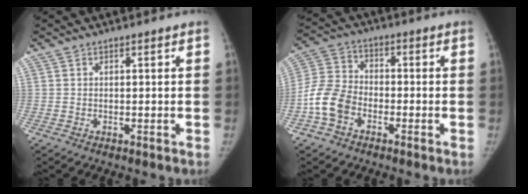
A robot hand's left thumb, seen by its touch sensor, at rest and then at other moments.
{"total": 8.9, "force": [-3.6, 6.4, 5.1], "torque": [-0.099, 0.028, -0.076]}